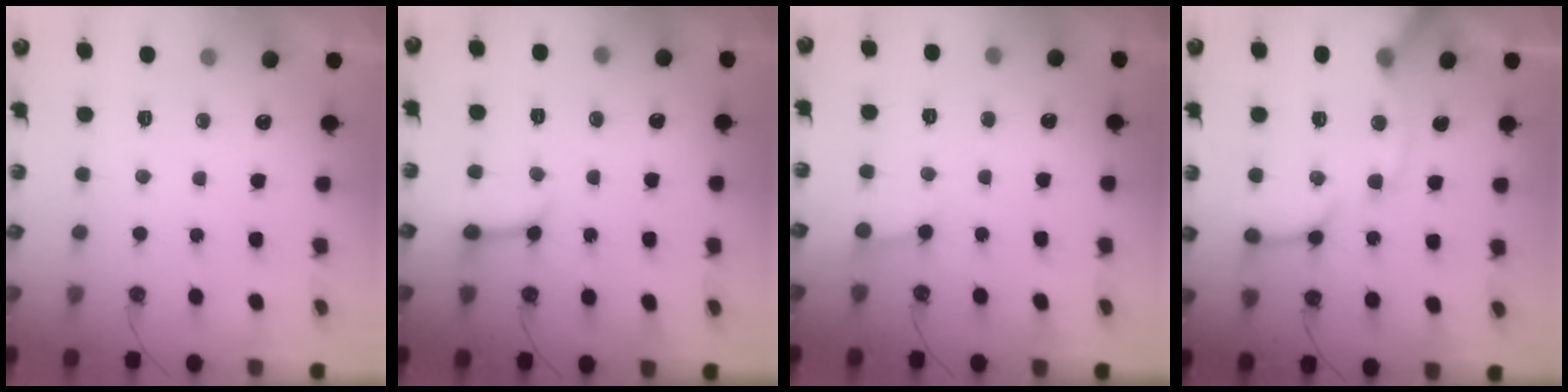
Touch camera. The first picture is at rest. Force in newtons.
{"total": 6.7, "press": 6.7, "slide": 0.8}
{"total": 2.0, "press": 2.0, "slide": 0.2}
{"total": 15.3, "press": 15.2, "slide": 1.5}